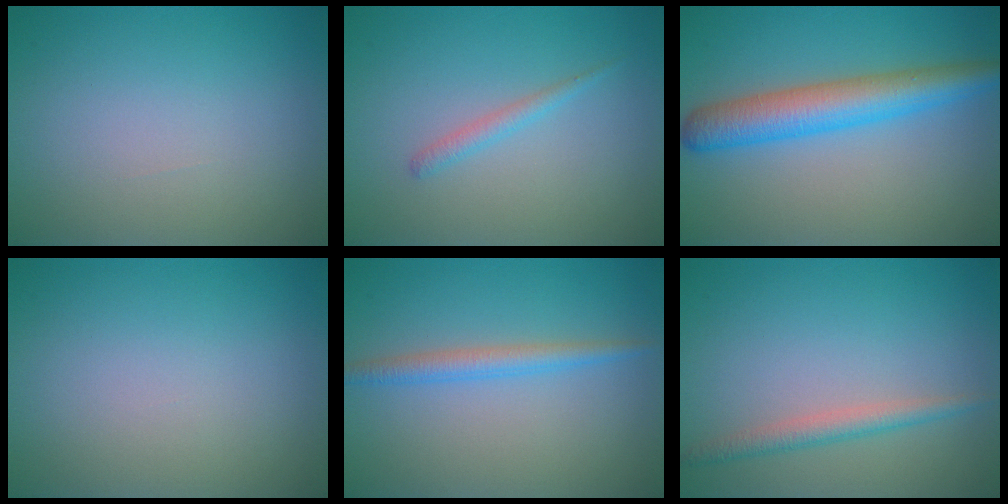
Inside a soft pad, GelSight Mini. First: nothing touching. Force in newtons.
{"total": 1.2, "press": 1.2, "slide": 0.0}
{"total": 5.8, "press": 5.8, "slide": 0.1}
{"total": 0.0}
{"total": 2.2, "press": 2.2, "slide": 0.1}
{"total": 2.0, "press": 2.0, "slide": 0.0}